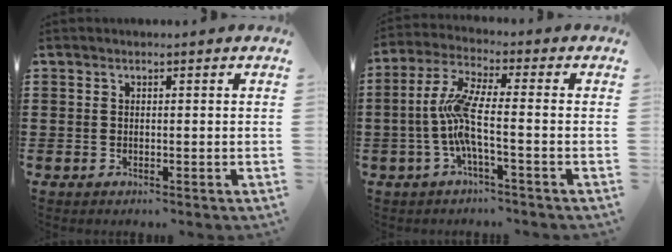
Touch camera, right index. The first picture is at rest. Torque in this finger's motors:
{"motor_torque": [1.56, -0.58, 0.43, 0.21]}